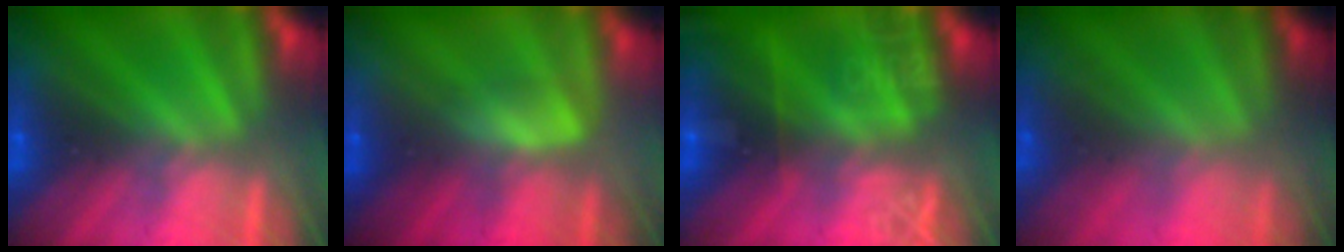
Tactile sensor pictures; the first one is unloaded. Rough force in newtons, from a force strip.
{"total": 2.5}
{"total": 7.5}
{"total": 1.7}